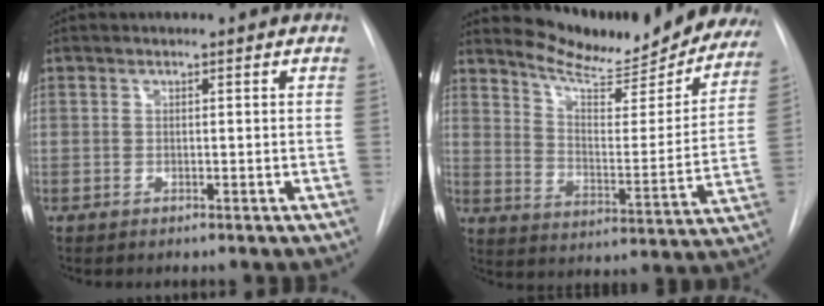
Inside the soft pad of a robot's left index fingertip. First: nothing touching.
{"total": 19.6, "force": [18.3, 3.7, 6.0], "torque": [-0.083, -0.065, 0.240]}